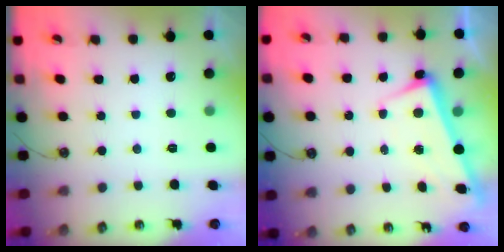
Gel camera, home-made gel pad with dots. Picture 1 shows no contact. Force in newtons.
{"total": 2.5, "press": 2.4, "slide": 0.6}